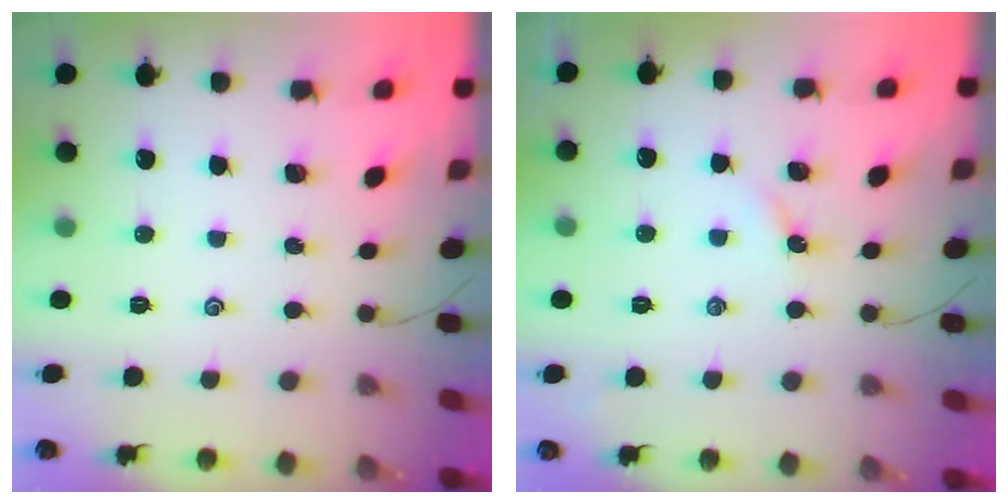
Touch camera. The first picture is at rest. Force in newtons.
{"total": 2.0, "press": 2.0, "slide": 0.3}